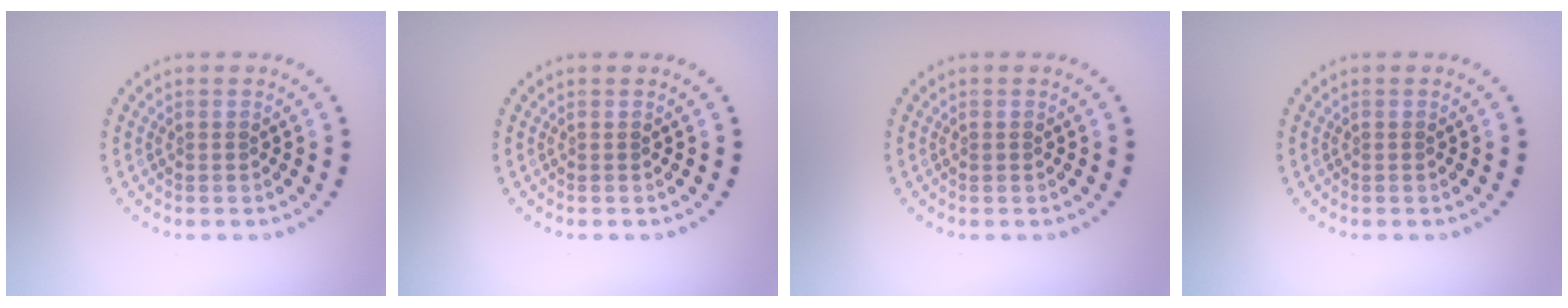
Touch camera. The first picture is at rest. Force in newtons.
{"total": 0.0}
{"total": 0.0}
{"total": 0.0}